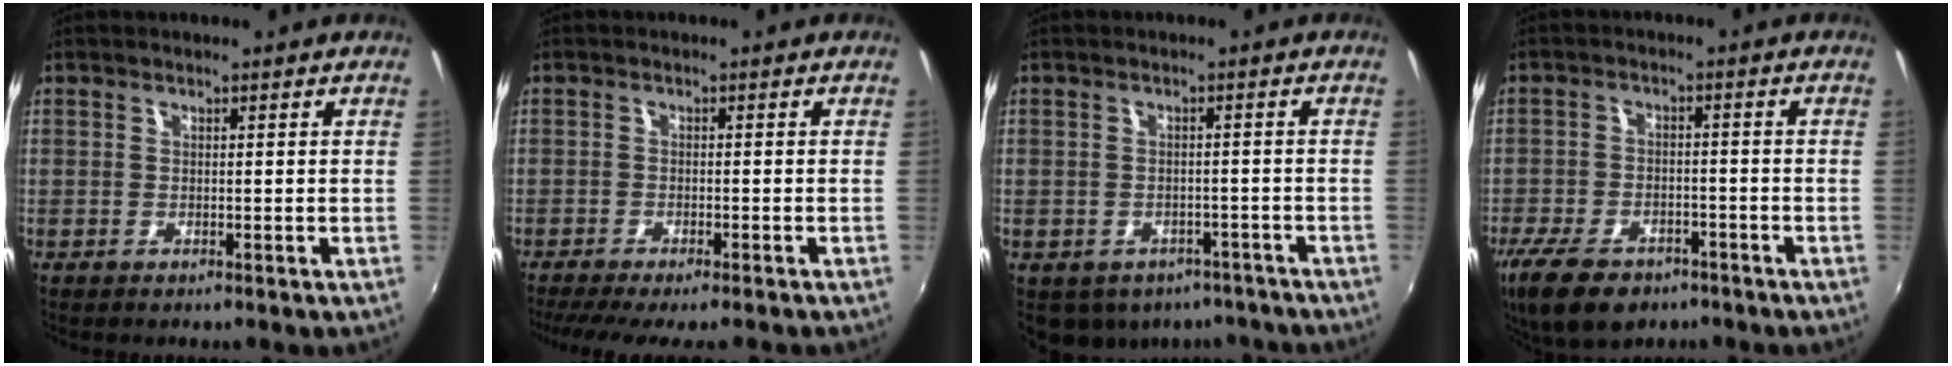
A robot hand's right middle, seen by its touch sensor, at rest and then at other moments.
{"total": 8.3, "force": [-7.0, 0.6, 4.4], "torque": [-0.093, -0.031, -0.112]}
{"total": 11.2, "force": [-7.6, 7.1, 4.1], "torque": [-0.087, -0.003, -0.085]}
{"total": 12.3, "force": [-8.2, 6.4, 6.6], "torque": [-0.161, -0.026, -0.141]}